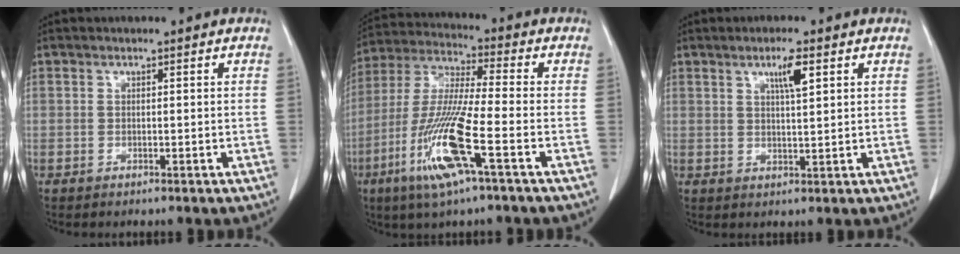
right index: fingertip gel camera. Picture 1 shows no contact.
{"total": 14.2, "force": [-5.7, 0.5, 13.0], "torque": [-0.275, -0.021, -0.115]}
{"total": 4.1, "force": [2.1, 0.3, 3.5], "torque": [-0.057, -0.003, 0.036]}